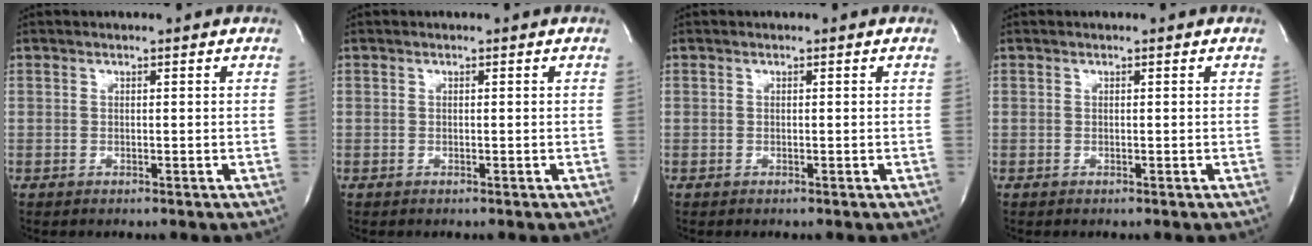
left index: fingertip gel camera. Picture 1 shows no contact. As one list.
[{"total": 0.0}, {"total": 0.0}, {"total": 0.0}]